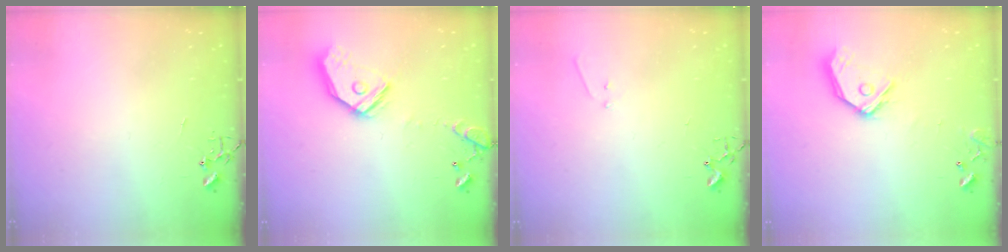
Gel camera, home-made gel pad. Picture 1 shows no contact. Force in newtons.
{"total": 16.3, "press": 16.1, "slide": 2.4}
{"total": 5.7, "press": 5.7, "slide": 0.7}
{"total": 14.2, "press": 14.0, "slide": 2.3}